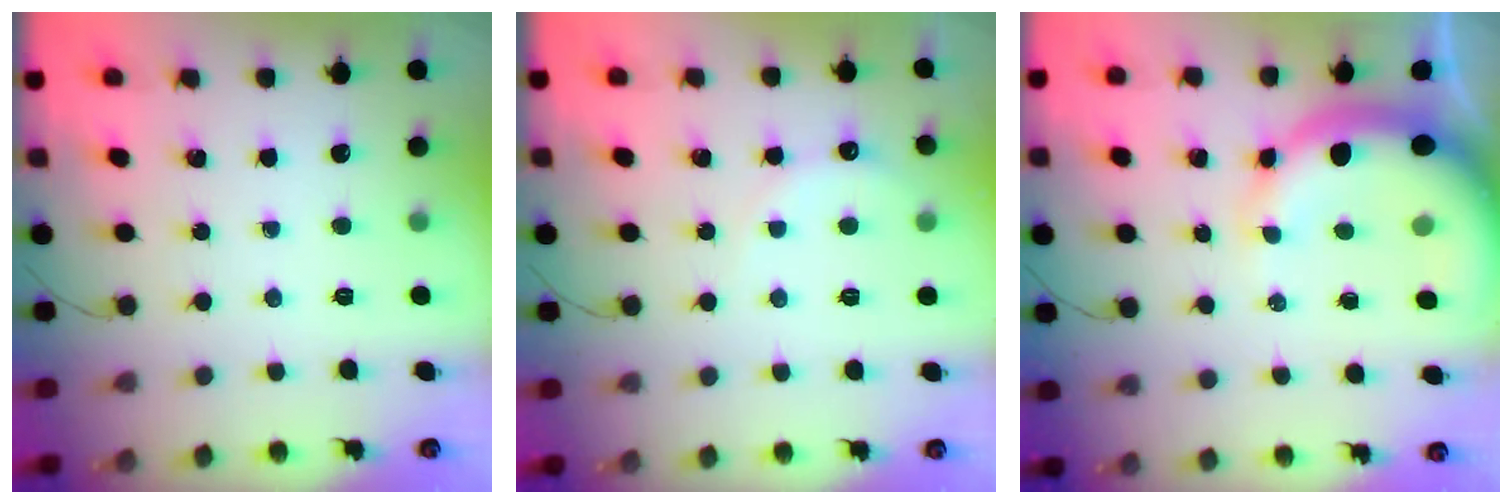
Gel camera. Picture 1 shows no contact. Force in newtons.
{"total": 3.8, "press": 3.6, "slide": 0.9}
{"total": 11.7, "press": 11.4, "slide": 2.5}